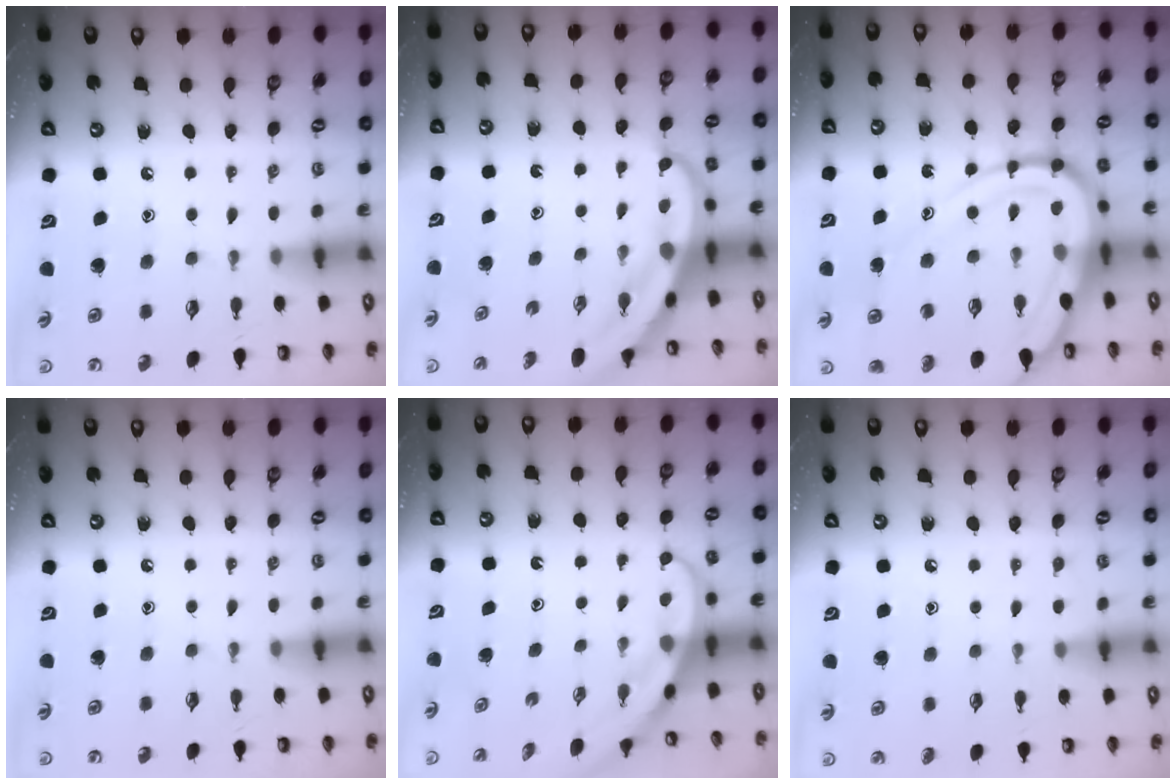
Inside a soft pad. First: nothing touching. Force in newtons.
{"total": 5.2, "press": 5.1, "slide": 0.8}
{"total": 18.3, "press": 18.2, "slide": 1.9}
{"total": 0.0}
{"total": 3.9, "press": 3.8, "slide": 0.3}
{"total": 4.4, "press": 4.4, "slide": 0.6}